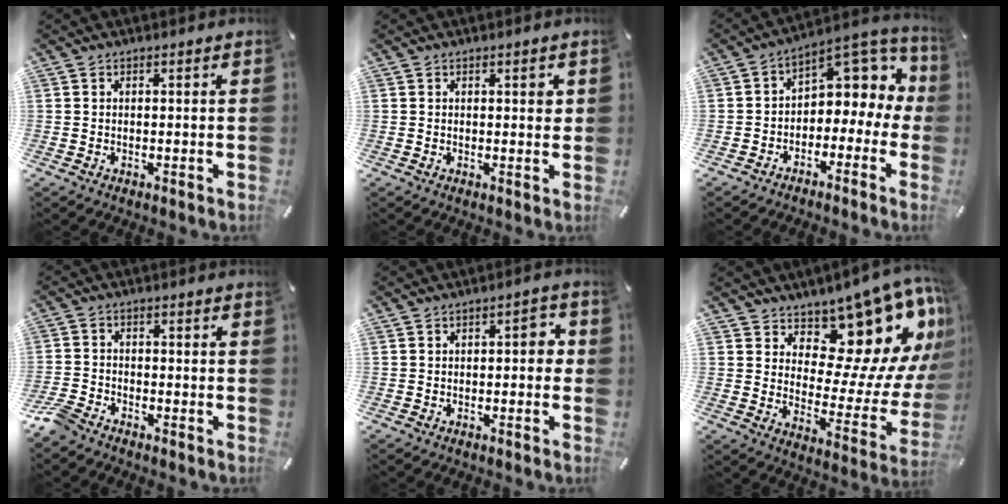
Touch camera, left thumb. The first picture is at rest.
{"total": 1.7, "force": [0.6, 0.8, 1.4], "torque": [-0.004, -0.006, 0.005]}
{"total": 7.3, "force": [2.6, 5.5, 4.0], "torque": [-0.049, -0.032, 0.045]}
{"total": 4.4, "force": [-3.7, 1.8, 1.6], "torque": [-0.056, 0.009, -0.078]}
{"total": 3.8, "force": [-0.7, 2.0, 3.2], "torque": [-0.044, 0.009, -0.021]}
{"total": 13.8, "force": [9.2, 7.7, 6.7], "torque": [-0.068, -0.111, 0.151]}